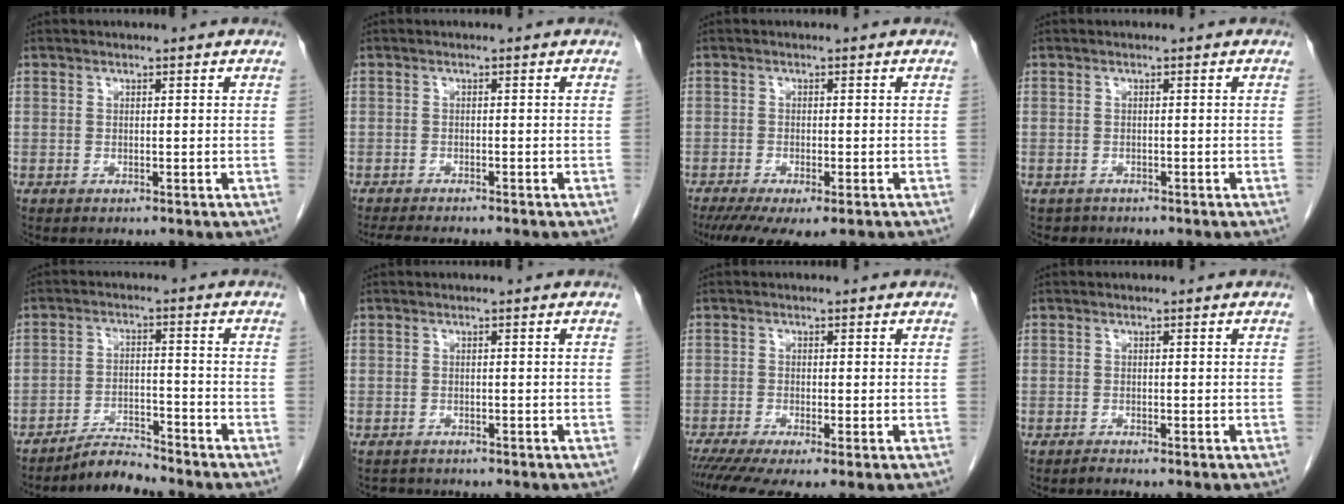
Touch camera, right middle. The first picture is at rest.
{"total": 6.0, "force": [-5.4, 0.7, 2.6], "torque": [-0.039, -0.015, -0.081]}
{"total": 9.7, "force": [-7.1, 2.4, 6.1], "torque": [-0.096, -0.021, -0.108]}
{"total": 1.1, "force": [-0.9, 0.6, -0.2], "torque": [-0.005, 0.002, -0.016]}
{"total": 4.3, "force": [-4.3, -0.3, 0.2], "torque": [0.000, -0.010, -0.077]}
{"total": 1.6, "force": [-1.5, 0.5, -0.1], "torque": [-0.007, -0.006, -0.024]}
{"total": 6.9, "force": [-4.7, 1.0, 5.0], "torque": [-0.079, -0.015, -0.083]}
{"total": 0.5, "force": [-0.5, -0.1, 0.1], "torque": [-0.001, -0.001, -0.011]}